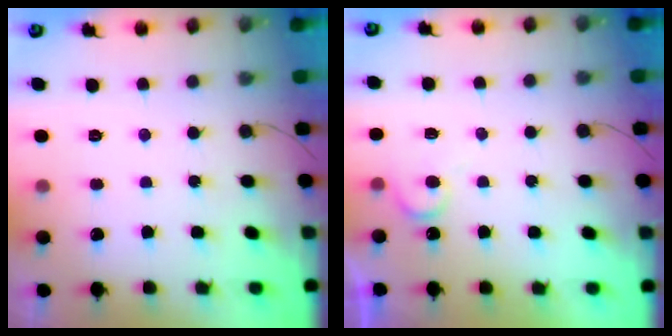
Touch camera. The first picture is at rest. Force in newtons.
{"total": 5.2, "press": 5.2, "slide": 0.4}